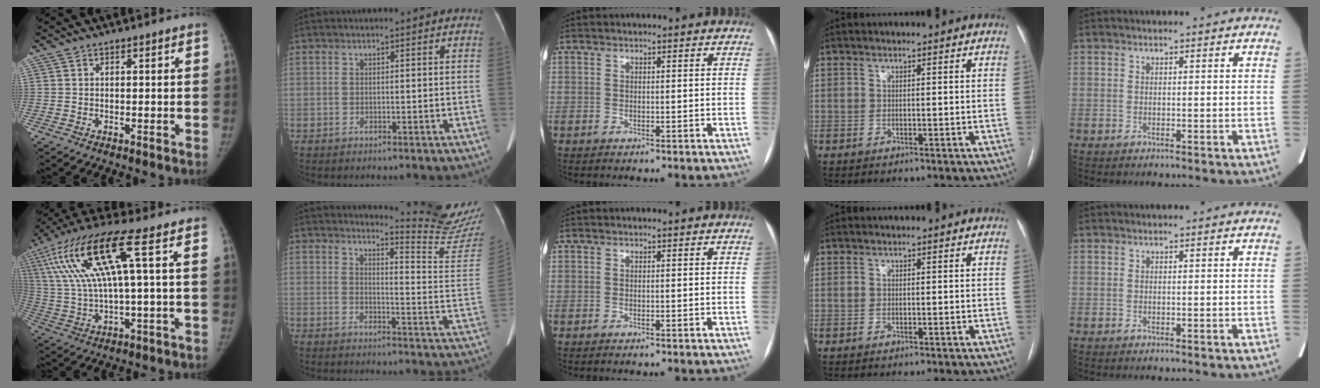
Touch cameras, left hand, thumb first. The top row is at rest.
{"thumb": {"total": 16.5, "force": [5.0, 2.5, 15.5], "torque": [-0.349, 0.018, 0.095]}, "index": {"total": 13.3, "force": [13.1, -2.4, 1.1], "torque": [-0.018, -0.138, 0.148]}}